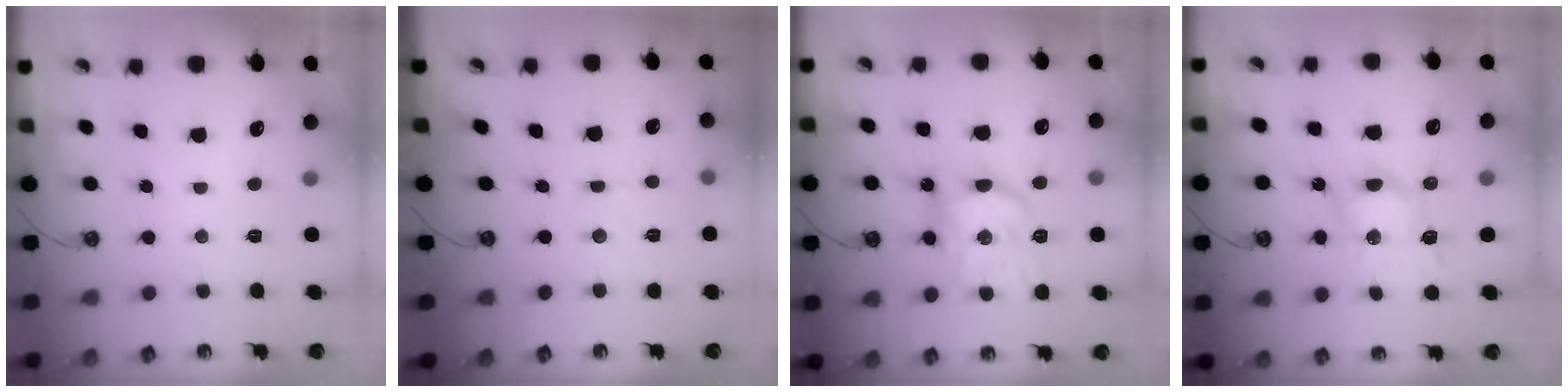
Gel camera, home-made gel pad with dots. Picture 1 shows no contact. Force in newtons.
{"total": 1.9, "press": 1.8, "slide": 0.6}
{"total": 15.4, "press": 15.4, "slide": 0.4}
{"total": 8.1, "press": 8.1, "slide": 0.2}